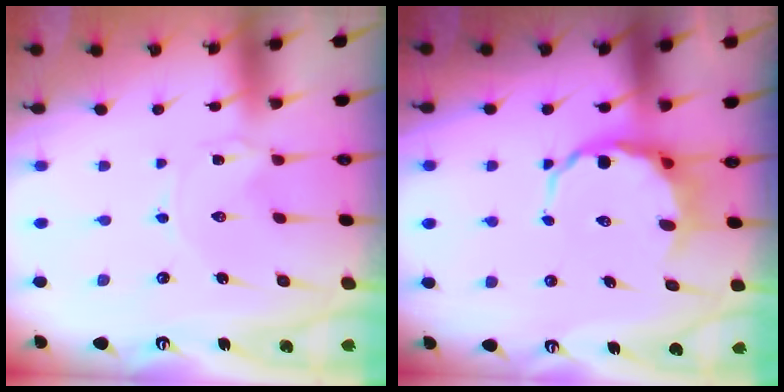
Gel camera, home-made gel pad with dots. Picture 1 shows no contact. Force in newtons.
{"total": 7.8, "press": 7.5, "slide": 2.0}